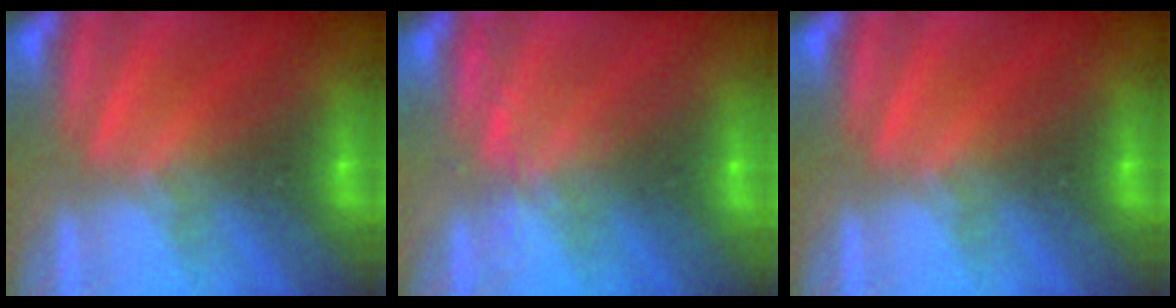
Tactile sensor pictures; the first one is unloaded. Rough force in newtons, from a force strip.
{"total": 2.2}
{"total": 0.0}